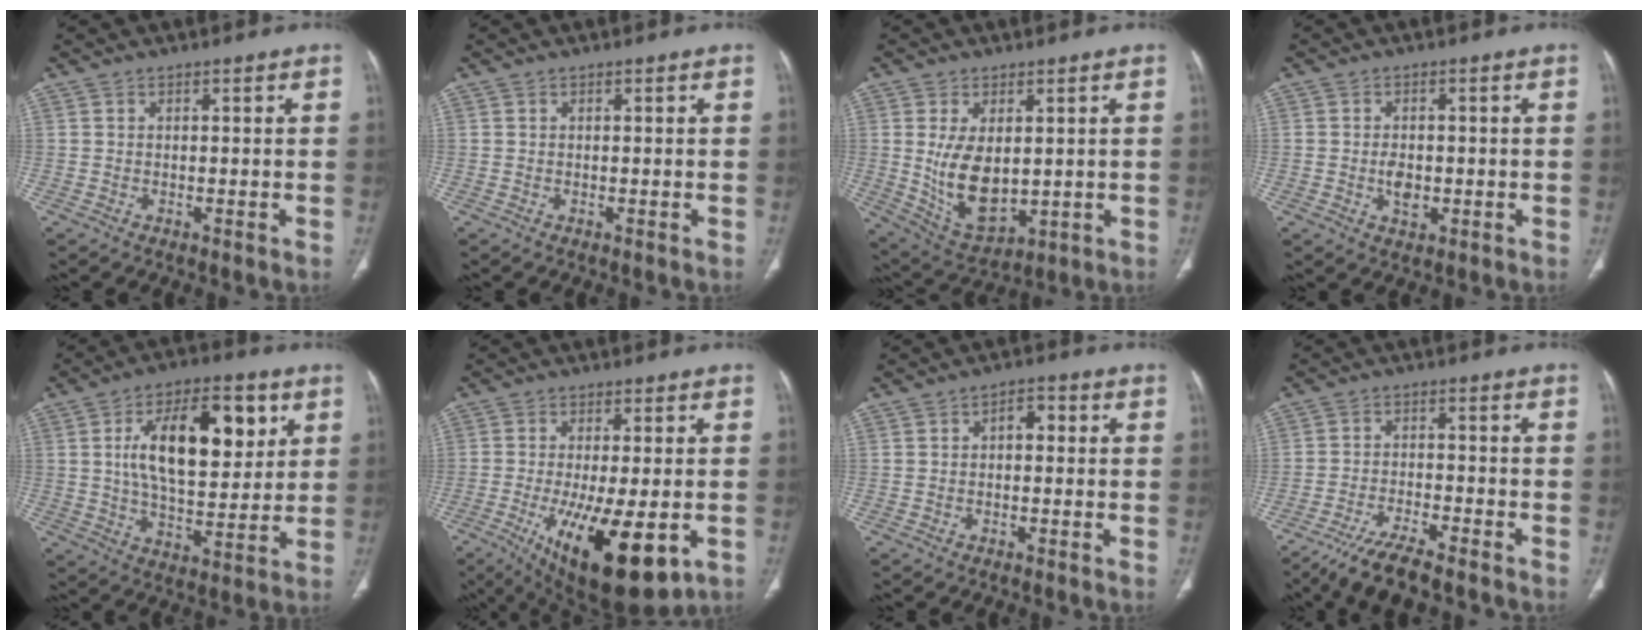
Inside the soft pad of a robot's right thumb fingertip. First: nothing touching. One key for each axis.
{"total": 0.0}
{"total": 11.8, "fx": 0.8, "fy": 6.8, "fz": 9.5, "tx": -0.157, "ty": -0.016, "tz": 0.039}
{"total": 4.9, "fx": -1.1, "fy": 3.4, "fz": 3.4, "tx": -0.041, "ty": 0.006, "tz": -0.016}
{"total": 19.1, "fx": 5.4, "fy": 9.5, "fz": 15.6, "tx": -0.216, "ty": -0.009, "tz": 0.090}
{"total": 18.2, "fx": -6.0, "fy": 6.4, "fz": 16.0, "tx": -0.251, "ty": -0.023, "tz": -0.075}
{"total": 3.2, "fx": 0.2, "fy": 2.0, "fz": 2.5, "tx": -0.027, "ty": 0.013, "tz": -0.003}
{"total": 8.2, "fx": -6.4, "fy": 1.7, "fz": 4.8, "tx": -0.095, "ty": 0.018, "tz": -0.116}